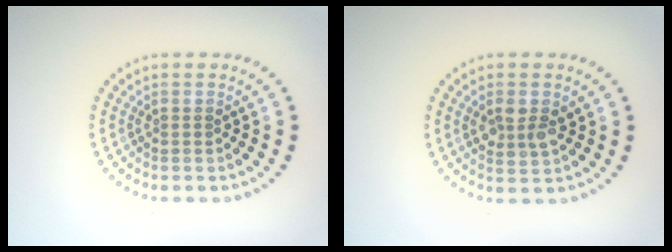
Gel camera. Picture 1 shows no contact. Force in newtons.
{"total": 2.5, "press": 2.5, "slide": 0.4}